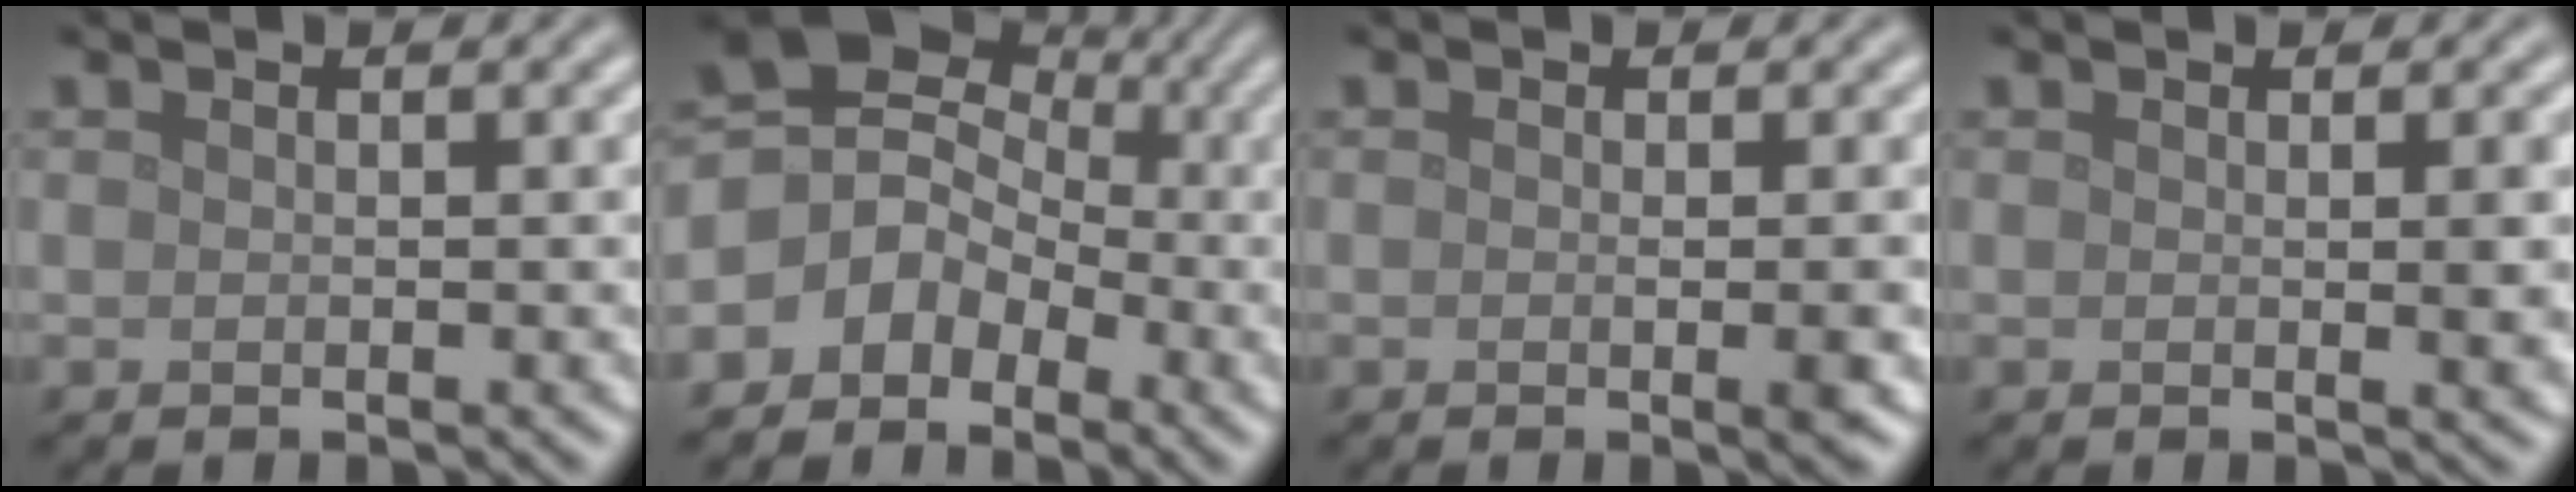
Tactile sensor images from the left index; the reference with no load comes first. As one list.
[{"total": 5.1, "force": [-1.9, 4.2, 2.3], "torque": [-0.030, 0.010, -0.056]}, {"total": 1.9, "force": [-0.3, 0.4, 1.9], "torque": [-0.023, -0.004, -0.004]}, {"total": 2.7, "force": [0.2, 0.7, 2.6], "torque": [-0.028, -0.001, 0.000]}]